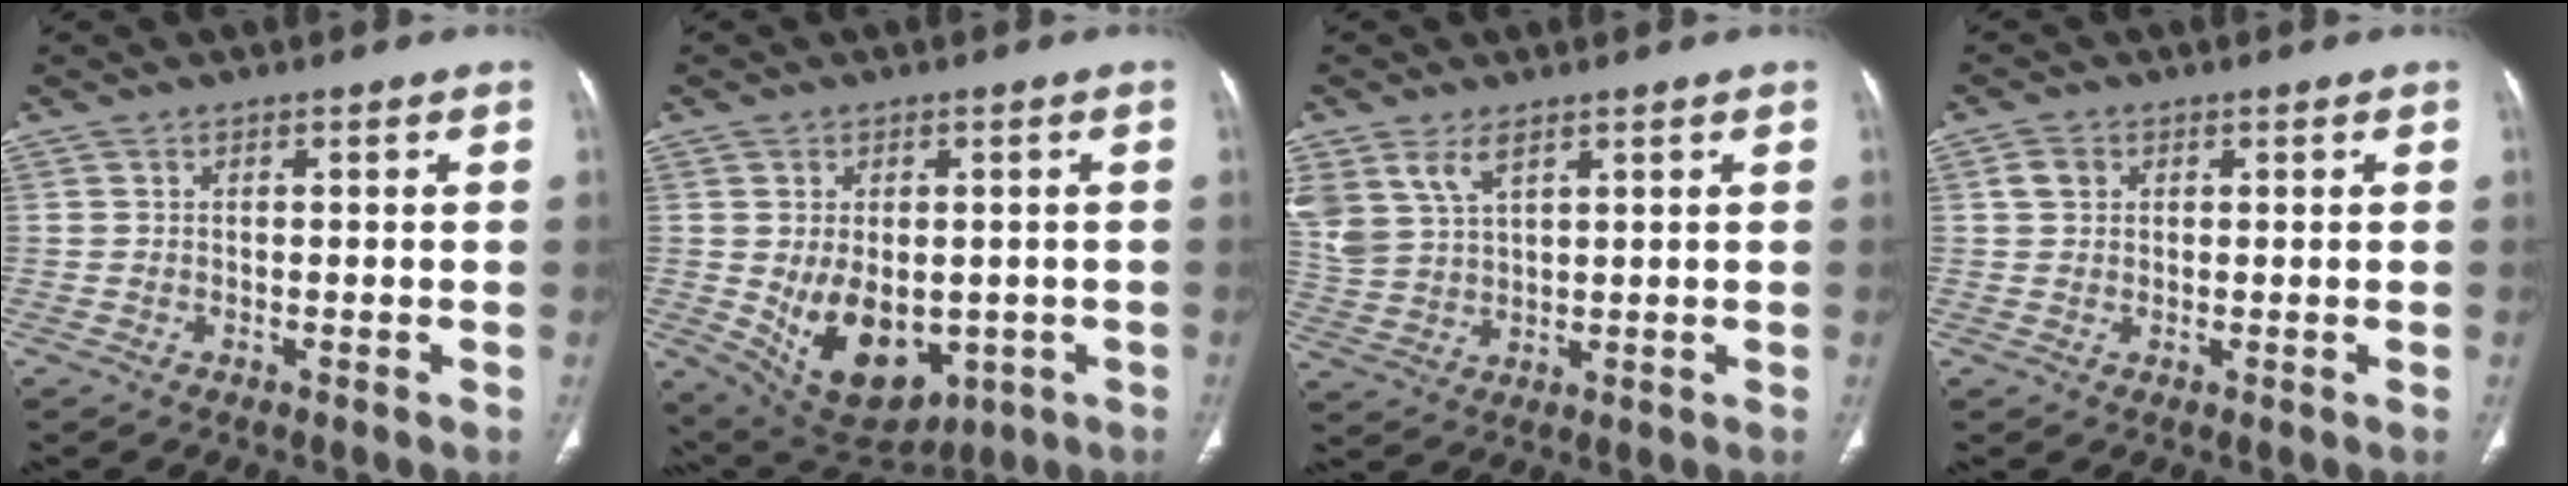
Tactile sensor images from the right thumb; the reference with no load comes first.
{"total": 13.7, "force": [-2.5, 9.0, 10.0], "torque": [-0.128, -0.008, -0.008]}
{"total": 7.8, "force": [4.6, 4.1, 4.7], "torque": [-0.099, -0.008, 0.103]}
{"total": 2.5, "force": [0.8, 2.1, 1.2], "torque": [-0.018, 0.003, 0.015]}